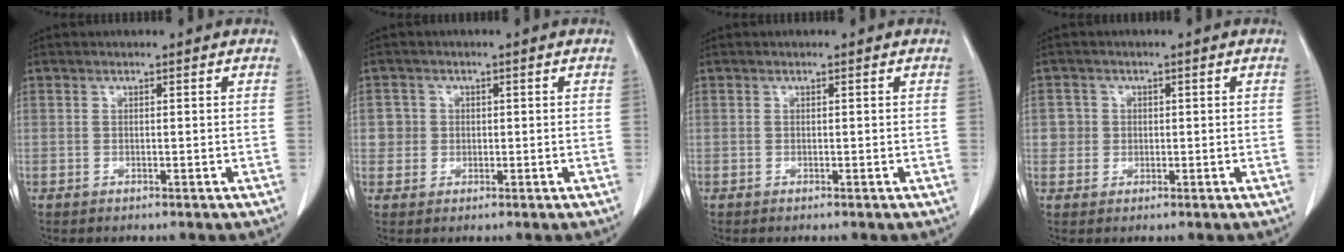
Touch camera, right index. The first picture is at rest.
{"total": 2.6, "force": [0.3, 2.6, 0.0], "torque": [0.015, 0.005, 0.003]}
{"total": 0.0}
{"total": 2.5, "force": [0.3, 2.5, 0.0], "torque": [0.014, 0.005, 0.003]}